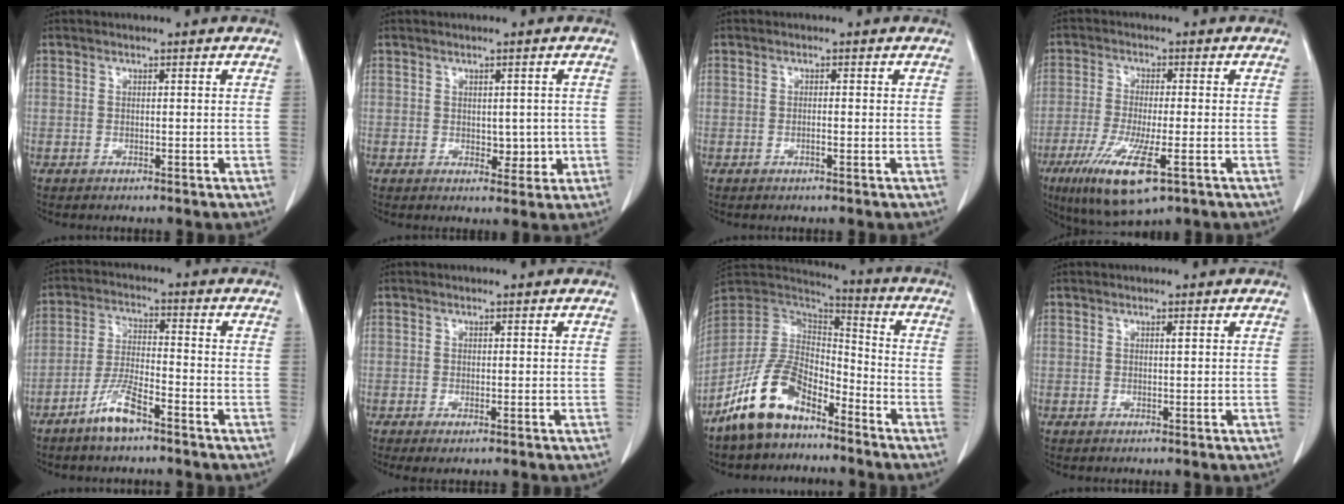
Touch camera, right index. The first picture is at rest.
{"total": 3.2, "force": [-0.3, 2.0, 2.5], "torque": [-0.024, -0.002, 0.004]}
{"total": 0.8, "force": [-0.2, 0.0, 0.7], "torque": [-0.013, 0.001, -0.004]}
{"total": 11.2, "force": [-5.3, 2.0, 9.6], "torque": [-0.183, -0.033, -0.088]}
{"total": 6.5, "force": [-4.5, 1.1, 4.6], "torque": [-0.096, -0.005, -0.089]}
{"total": 1.3, "force": [-0.6, 0.4, 1.1], "torque": [-0.018, -0.004, -0.007]}
{"total": 13.2, "force": [-8.9, 6.0, 7.6], "torque": [-0.158, 0.019, -0.176]}
{"total": 0.5, "force": [0.2, 0.0, 0.5], "torque": [-0.009, 0.000, 0.004]}